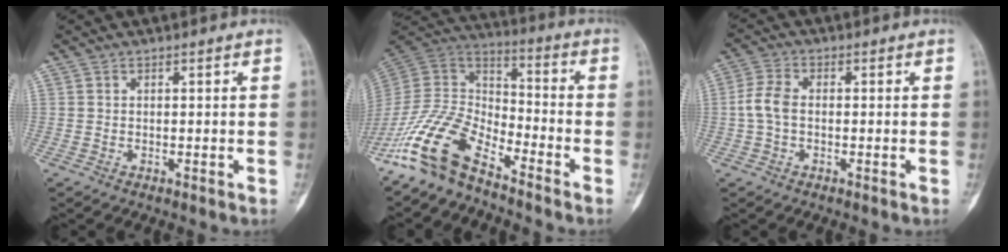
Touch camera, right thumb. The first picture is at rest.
{"total": 13.9, "force": [-10.4, 5.5, 7.4], "torque": [-0.140, 0.082, -0.213]}
{"total": 4.7, "force": [-0.4, 2.9, 3.7], "torque": [-0.083, 0.012, -0.016]}